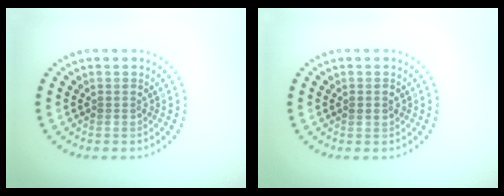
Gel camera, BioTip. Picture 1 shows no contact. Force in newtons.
{"total": 1.2, "press": 1.2, "slide": 0.2}